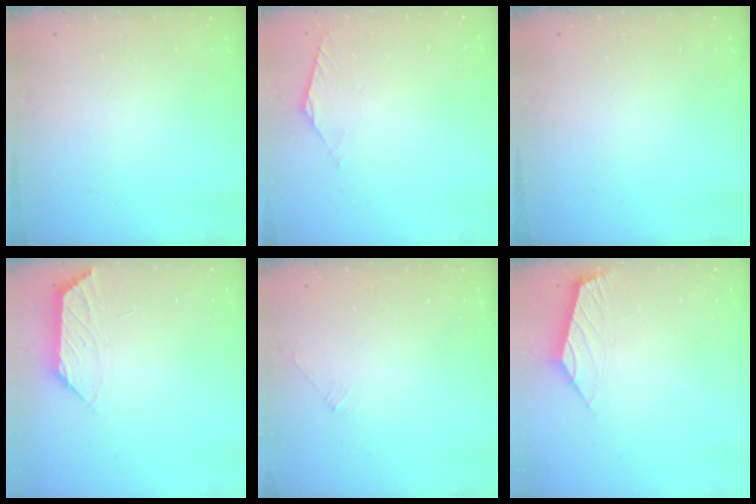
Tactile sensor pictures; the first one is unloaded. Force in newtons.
{"total": 2.1, "press": 2.1, "slide": 0.6}
{"total": 0.0}
{"total": 1.8, "press": 1.7, "slide": 0.5}
{"total": 2.3, "press": 2.3, "slide": 0.5}
{"total": 2.4, "press": 2.3, "slide": 0.4}